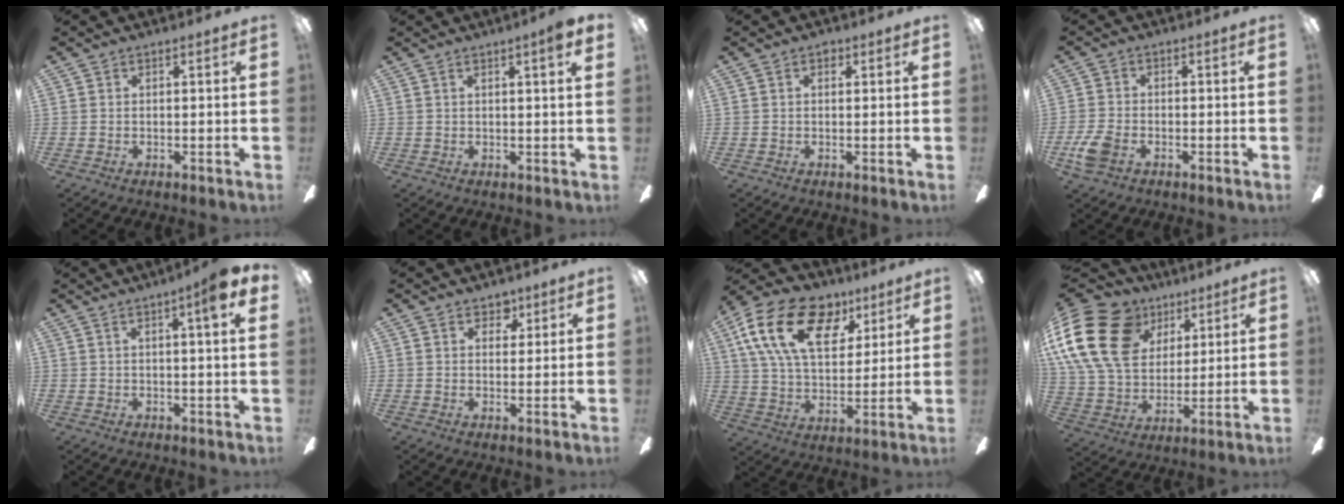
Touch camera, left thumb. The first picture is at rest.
{"total": 3.2, "force": [1.7, 0.0, 2.7], "torque": [-0.038, -0.006, 0.025]}
{"total": 1.2, "force": [0.7, 0.9, 0.4], "torque": [0.007, -0.003, 0.008]}
{"total": 5.9, "force": [-2.6, 3.8, 3.7], "torque": [-0.086, 0.004, -0.049]}
{"total": 5.7, "force": [2.8, 0.4, 4.9], "torque": [-0.067, -0.009, 0.037]}
{"total": 3.6, "force": [2.5, 2.4, 0.8], "torque": [0.007, -0.012, 0.040]}
{"total": 20.9, "force": [9.9, 12.4, 13.5], "torque": [-0.244, -0.028, 0.174]}
{"total": 23.1, "force": [8.7, 16.8, 13.2], "torque": [-0.279, -0.030, 0.162]}